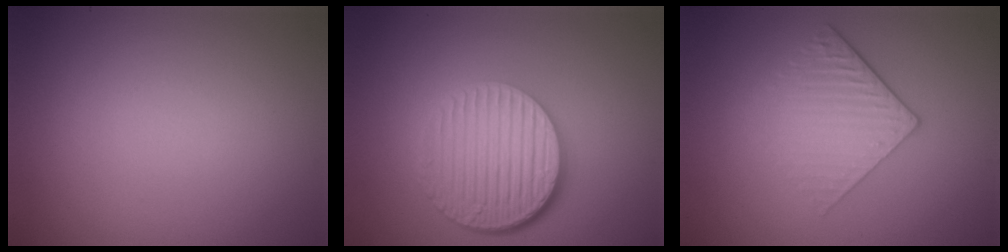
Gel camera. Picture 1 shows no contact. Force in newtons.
{"total": 6.7, "press": 4.5, "slide": 5.0}
{"total": 3.0, "press": 2.6, "slide": 1.6}